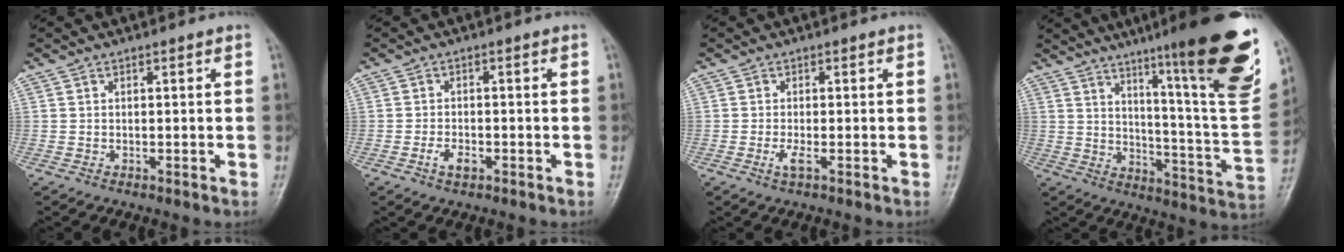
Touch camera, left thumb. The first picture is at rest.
{"total": 2.7, "force": [-1.3, 1.5, 1.9], "torque": [-0.034, 0.007, -0.022]}
{"total": 1.9, "force": [-0.6, 0.5, 1.8], "torque": [-0.039, -0.005, -0.013]}
{"total": 25.6, "force": [15.6, 2.4, 20.1], "torque": [-0.261, -0.078, 0.227]}